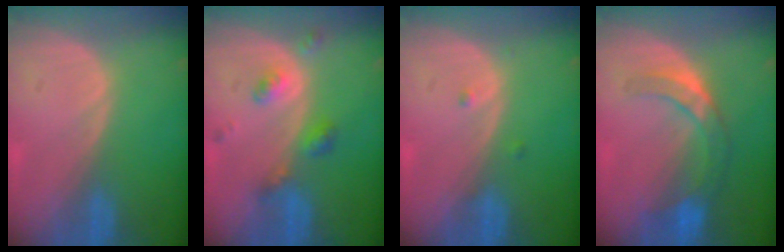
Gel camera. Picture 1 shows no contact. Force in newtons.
{"total": 5.1, "press": 4.4, "slide": 2.5}
{"total": 0.8, "press": 0.8, "slide": 0.2}
{"total": 7.4, "press": 6.4, "slide": 3.7}